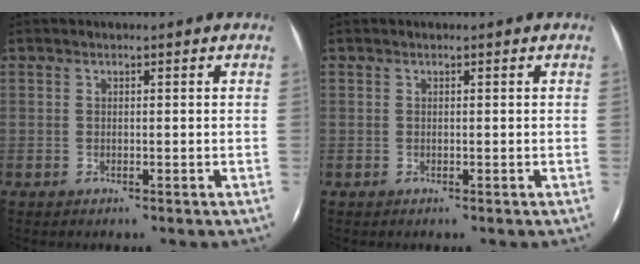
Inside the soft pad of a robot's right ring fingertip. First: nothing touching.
{"total": 0.0}